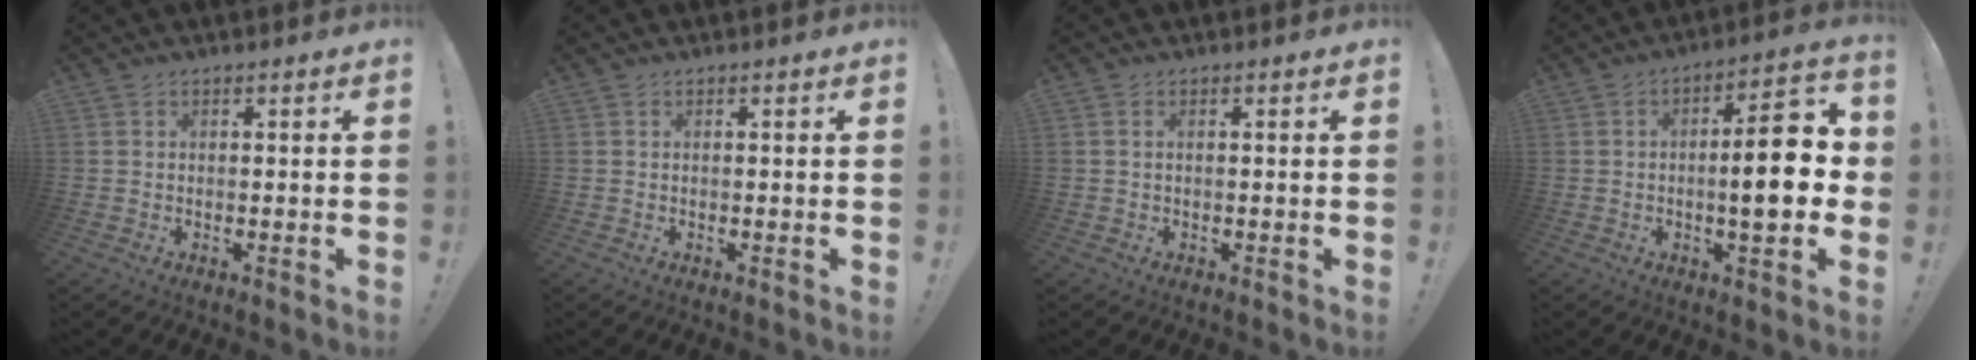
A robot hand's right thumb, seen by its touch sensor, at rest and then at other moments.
{"total": 0.0}
{"total": 1.3, "force": [0.0, -0.2, 1.3], "torque": [-0.024, 0.000, -0.001]}
{"total": 14.3, "force": [-0.9, 4.0, 13.7], "torque": [-0.178, -0.001, -0.025]}